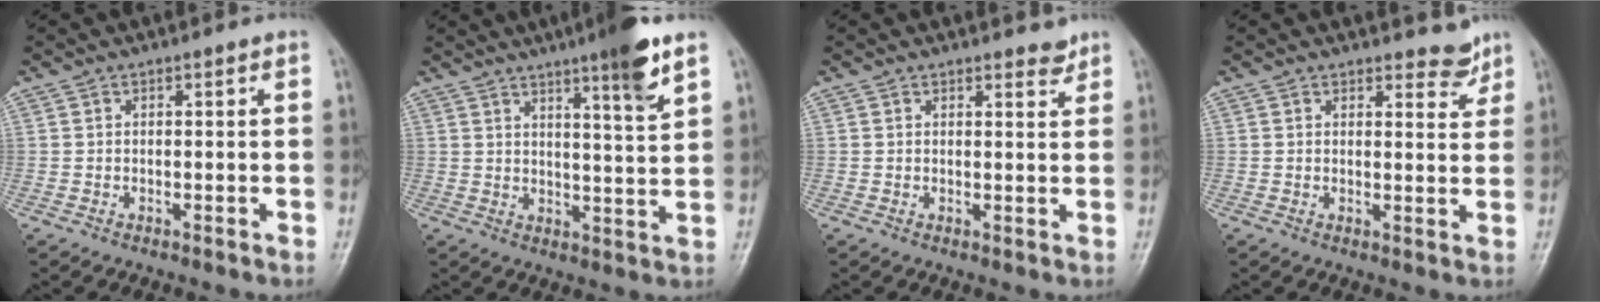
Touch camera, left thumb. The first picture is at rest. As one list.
[{"total": 9.1, "force": [5.7, 0.6, 7.0], "torque": [-0.098, -0.033, 0.083]}, {"total": 1.9, "force": [1.7, 0.6, 0.4], "torque": [0.006, -0.014, 0.021]}, {"total": 3.6, "force": [3.2, 1.5, 0.8], "torque": [0.007, -0.028, 0.037]}]